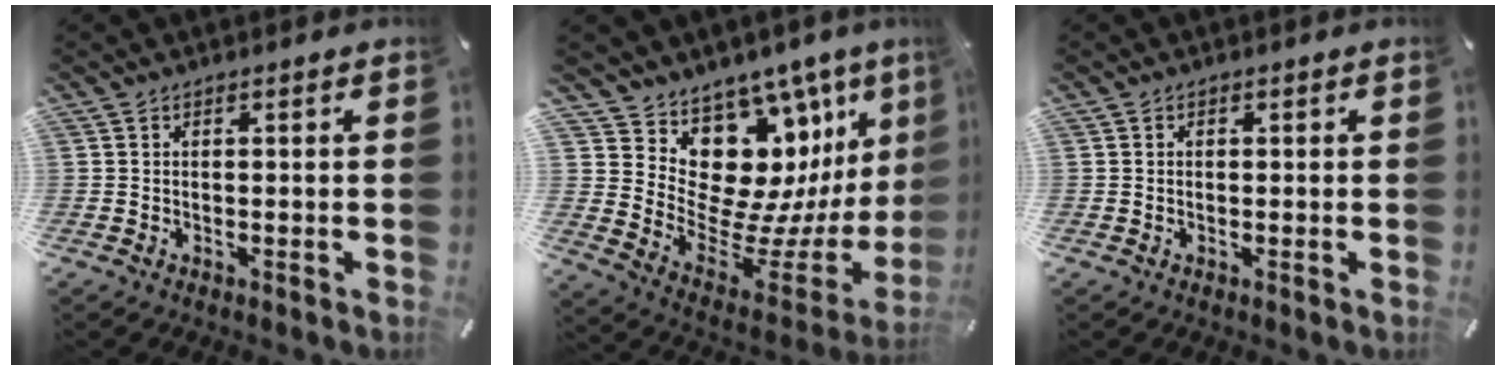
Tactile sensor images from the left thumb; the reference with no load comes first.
{"total": 14.8, "force": [7.6, 10.6, 7.0], "torque": [-0.088, -0.109, 0.152]}
{"total": 0.6, "force": [0.0, 0.6, 0.3], "torque": [-0.005, 0.003, -0.001]}